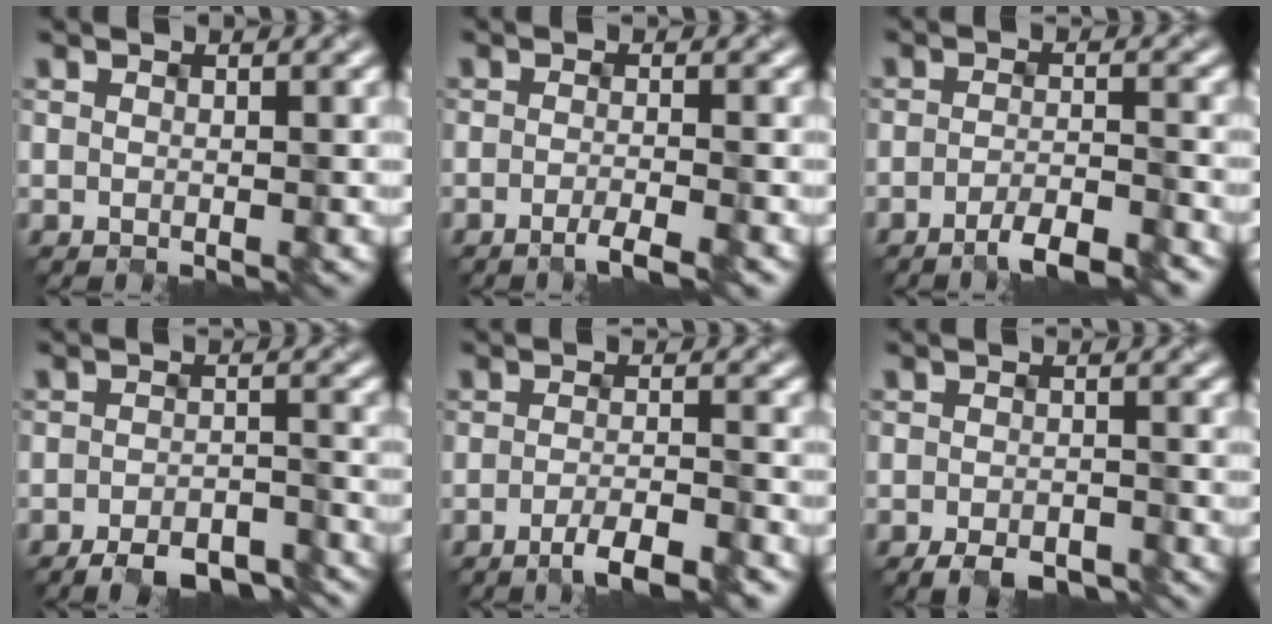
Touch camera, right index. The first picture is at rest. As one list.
[{"total": 2.3, "force": [-1.5, 0.4, 1.7], "torque": [-0.020, -0.003, -0.034]}, {"total": 3.7, "force": [-2.8, 0.6, 2.3], "torque": [-0.036, 0.000, -0.053]}, {"total": 5.2, "force": [-4.5, 1.3, 2.3], "torque": [-0.033, -0.004, -0.062]}, {"total": 3.7, "force": [-2.5, 0.6, 2.6], "torque": [-0.041, -0.002, -0.049]}, {"total": 2.7, "force": [-2.3, 0.8, 1.2], "torque": [-0.017, -0.003, -0.035]}]